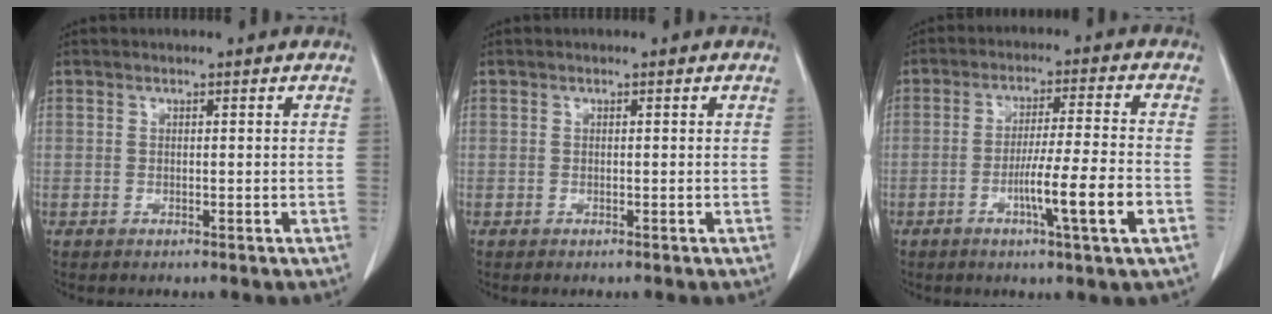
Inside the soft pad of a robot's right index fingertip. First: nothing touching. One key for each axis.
{"total": 0.0}
{"total": 9.7, "fx": -3.4, "fy": -0.8, "fz": 9.1, "tx": -0.150, "ty": -0.011, "tz": -0.060}